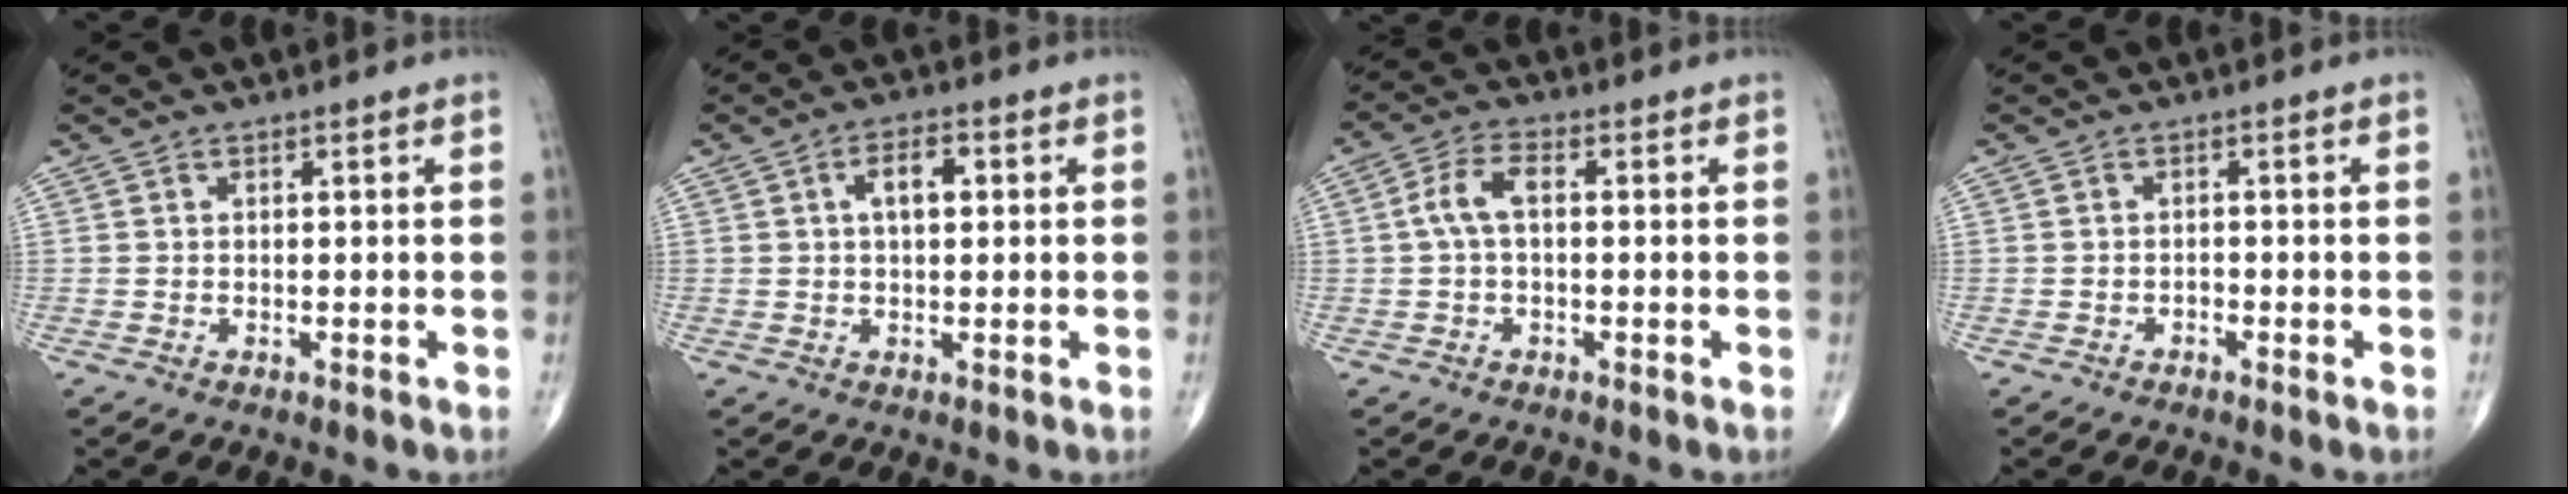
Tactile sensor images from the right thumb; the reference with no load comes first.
{"total": 5.0, "force": [1.1, 2.5, 4.2], "torque": [-0.063, 0.009, 0.015]}
{"total": 5.1, "force": [0.2, 2.5, 4.5], "torque": [-0.092, 0.017, -0.002]}
{"total": 0.8, "force": [-0.7, 0.4, 0.2], "torque": [0.000, 0.002, -0.015]}